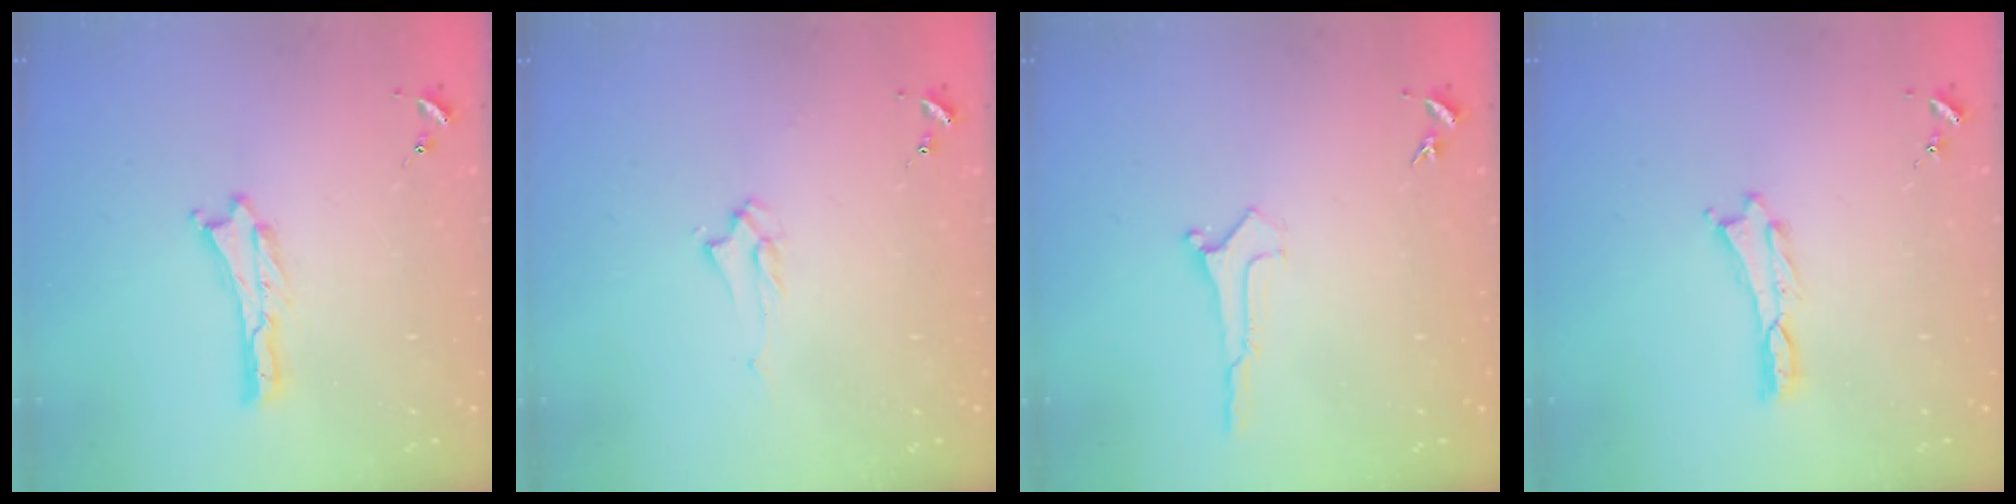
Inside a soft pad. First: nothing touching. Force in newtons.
{"total": 1.7, "press": 1.6, "slide": 0.3}
{"total": 0.0}
{"total": 0.0}